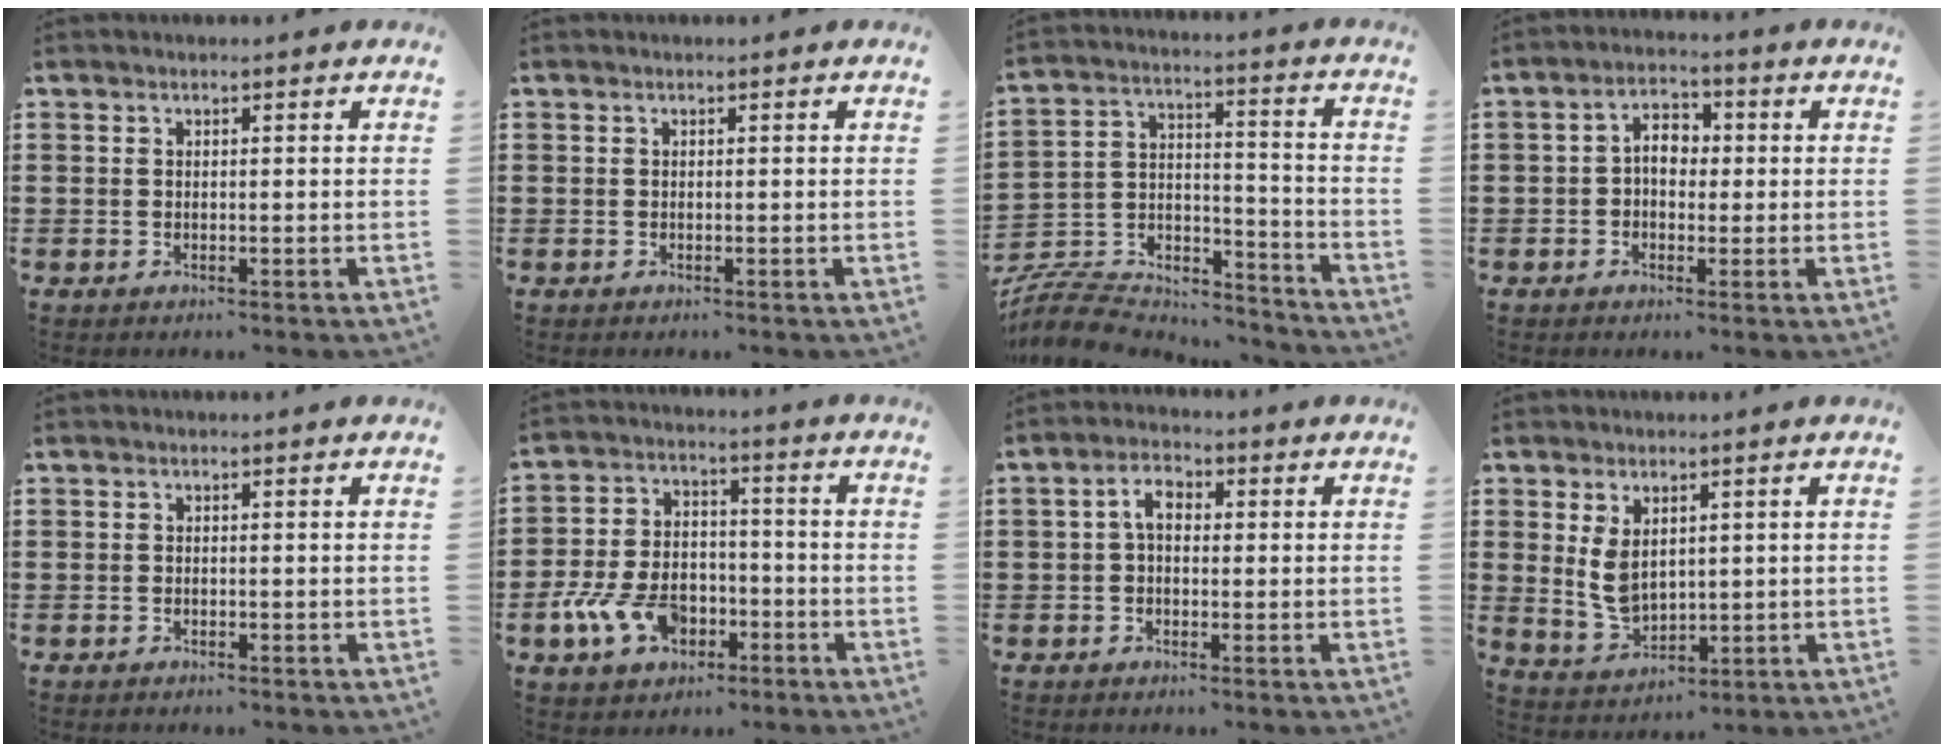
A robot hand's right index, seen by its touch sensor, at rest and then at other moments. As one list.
[{"total": 0.0}, {"total": 8.6, "force": [-7.9, 2.8, 1.9], "torque": [-0.049, 0.015, -0.160]}, {"total": 3.8, "force": [-0.2, 2.6, 2.7], "torque": [-0.049, 0.008, -0.008]}, {"total": 0.0}, {"total": 8.9, "force": [-3.7, 6.0, 5.5], "torque": [-0.136, 0.013, -0.070]}, {"total": 3.6, "force": [0.1, 2.2, 2.9], "torque": [-0.059, 0.012, -0.001]}, {"total": 5.3, "force": [1.7, 3.3, 3.7], "torque": [-0.094, -0.001, 0.030]}]